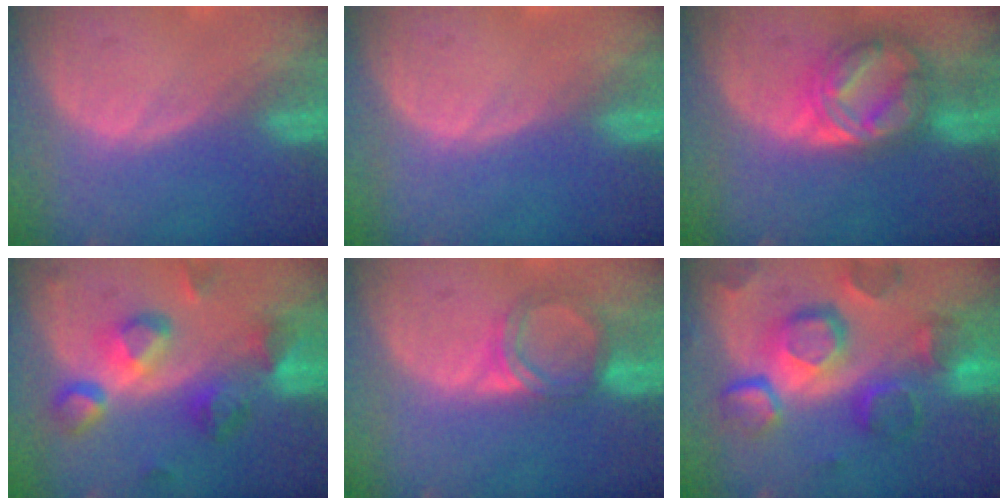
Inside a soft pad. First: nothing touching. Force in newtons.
{"total": 0.0}
{"total": 8.0, "press": 8.0, "slide": 0.6}
{"total": 8.1, "press": 8.0, "slide": 1.5}
{"total": 4.7, "press": 4.4, "slide": 1.7}
{"total": 12.5, "press": 10.8, "slide": 6.2}